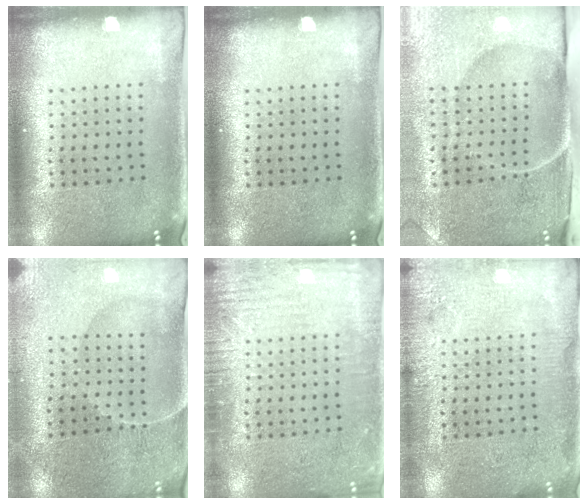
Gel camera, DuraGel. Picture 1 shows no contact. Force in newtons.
{"total": 0.0}
{"total": 4.9, "press": 4.0, "slide": 2.8}
{"total": 0.7, "press": 0.6, "slide": 0.4}
{"total": 3.0, "press": 3.0, "slide": 0.3}
{"total": 3.8, "press": 3.8, "slide": 0.5}